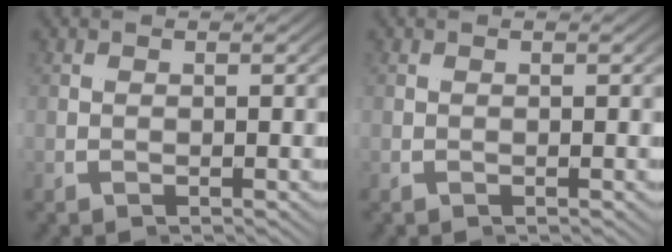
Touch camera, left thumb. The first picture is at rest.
{"total": 0.0}